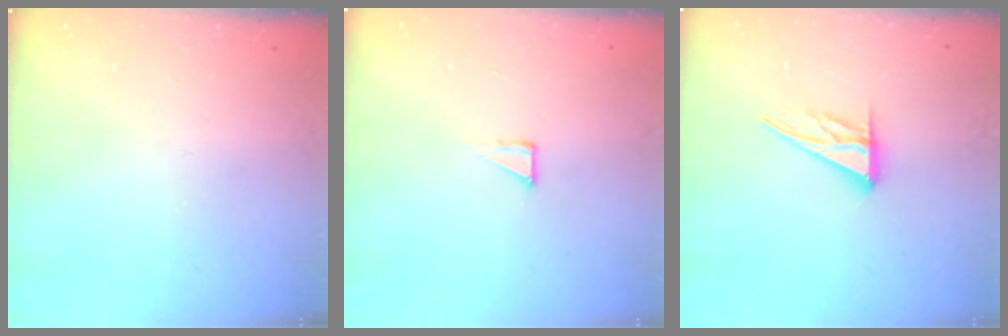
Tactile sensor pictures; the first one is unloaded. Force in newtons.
{"total": 2.6, "press": 2.6, "slide": 0.1}
{"total": 11.6, "press": 11.5, "slide": 1.0}